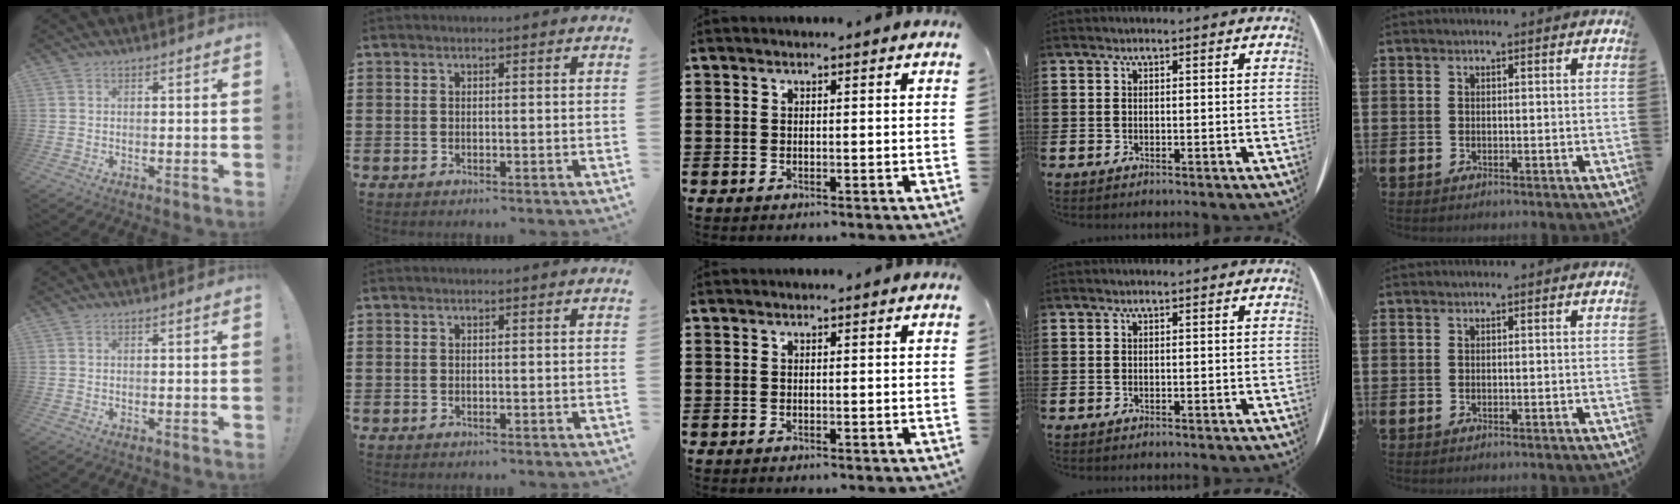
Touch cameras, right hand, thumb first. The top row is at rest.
{}